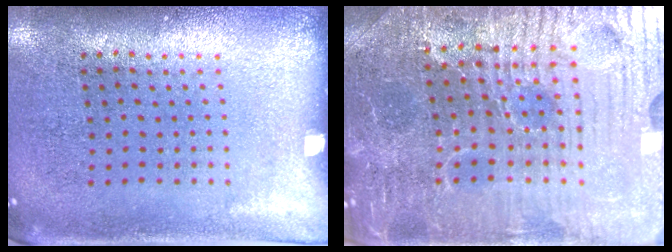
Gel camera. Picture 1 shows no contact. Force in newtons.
{"total": 5.2, "press": 5.0, "slide": 1.4}